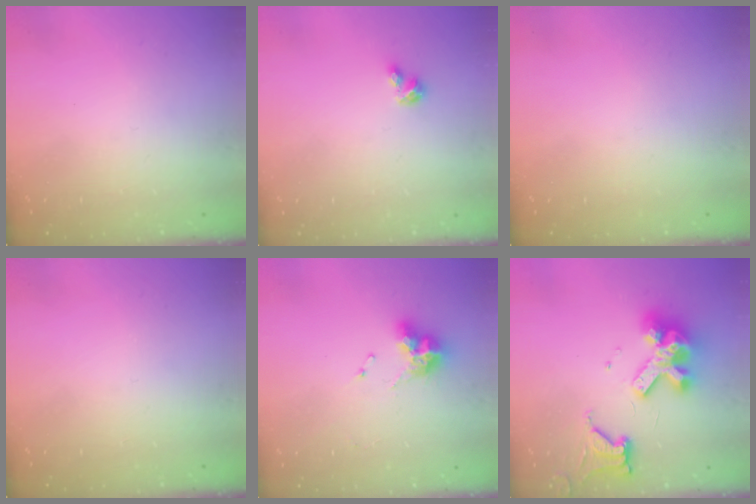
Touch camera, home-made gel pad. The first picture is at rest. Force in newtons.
{"total": 3.3, "press": 3.2, "slide": 0.5}
{"total": 0.0}
{"total": 0.0}
{"total": 9.3, "press": 9.3, "slide": 0.8}
{"total": 15.0, "press": 14.9, "slide": 1.5}